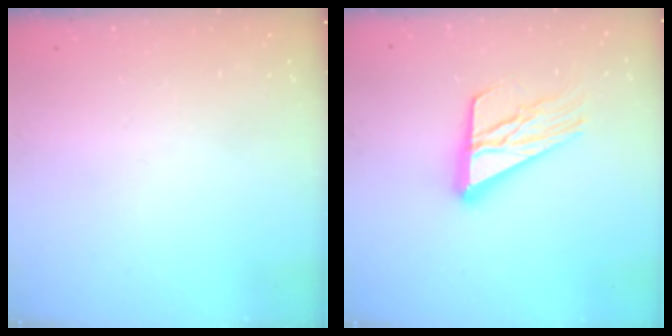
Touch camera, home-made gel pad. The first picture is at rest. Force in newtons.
{"total": 16.5, "press": 16.5, "slide": 1.6}